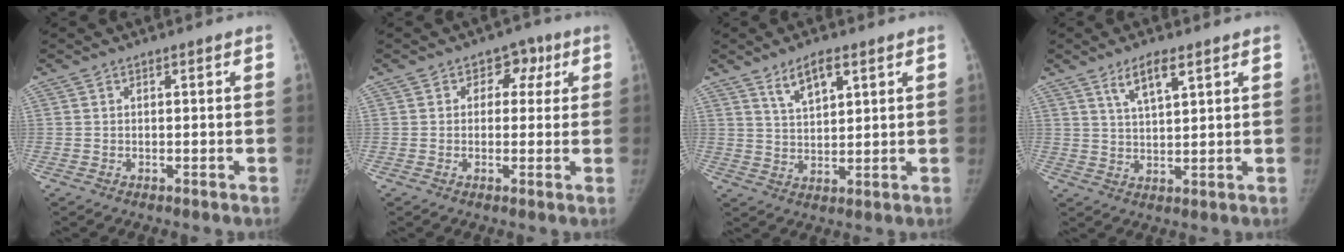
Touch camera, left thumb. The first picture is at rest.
{"total": 4.7, "force": [1.4, 3.9, 2.2], "torque": [0.010, 0.004, 0.010]}
{"total": 6.2, "force": [3.7, 2.5, 4.3], "torque": [-0.068, -0.020, 0.069]}
{"total": 5.7, "force": [3.4, 1.8, 4.3], "torque": [-0.074, -0.017, 0.064]}